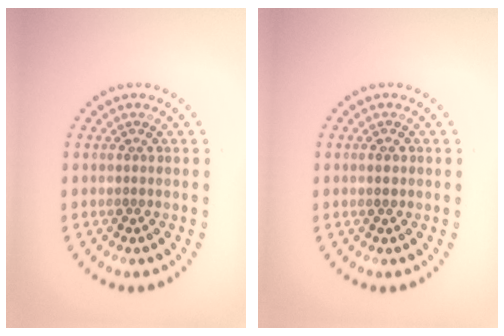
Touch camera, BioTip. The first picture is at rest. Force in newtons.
{"total": 1.1, "press": 1.1, "slide": 0.2}